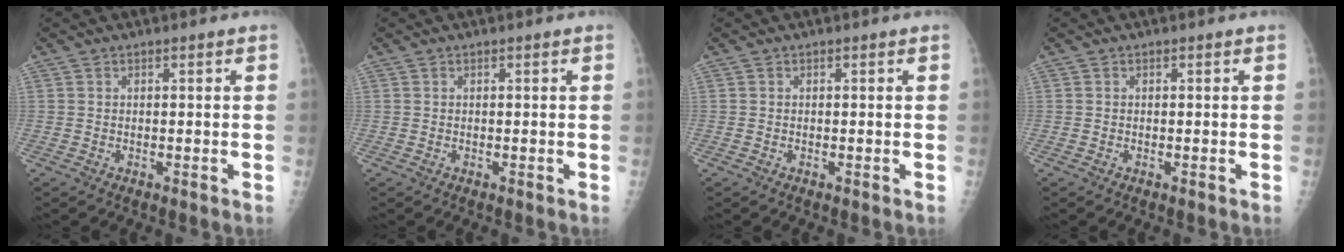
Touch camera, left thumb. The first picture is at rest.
{"total": 0.0}
{"total": 0.0}
{"total": 0.0}